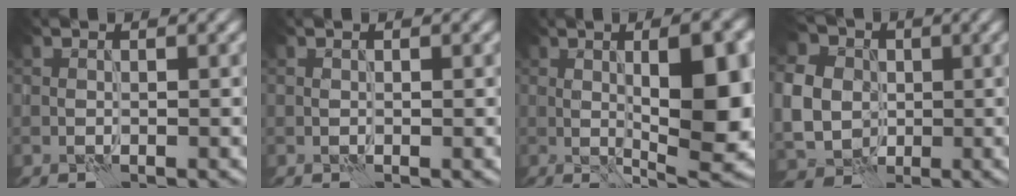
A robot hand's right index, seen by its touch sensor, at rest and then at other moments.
{"total": 0.0}
{"total": 12.7, "force": [0.3, 3.8, 12.1], "torque": [-0.161, 0.002, 0.010]}
{"total": 7.9, "force": [0.1, 6.8, 3.9], "torque": [-0.091, 0.005, -0.011]}